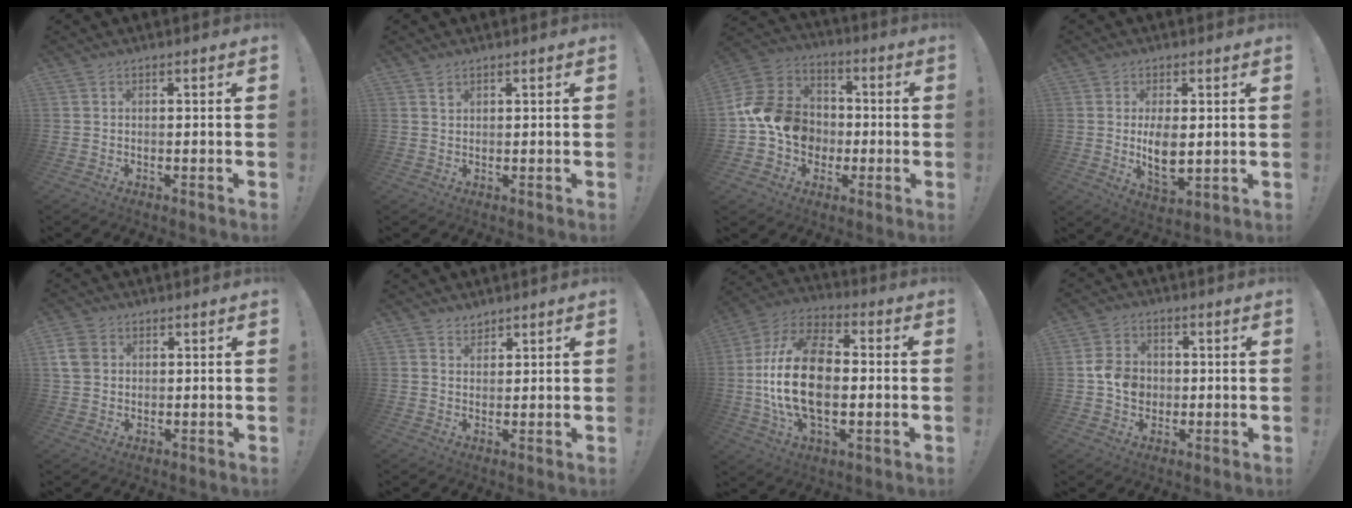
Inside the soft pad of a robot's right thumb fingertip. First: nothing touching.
{"total": 1.0, "force": [0.7, 0.6, 0.3], "torque": [0.007, -0.006, 0.011]}
{"total": 15.4, "force": [-1.8, 13.2, 7.7], "torque": [-0.131, 0.024, -0.024]}
{"total": 7.8, "force": [0.5, 4.5, 6.4], "torque": [-0.092, -0.015, 0.009]}
{"total": 6.7, "force": [2.0, 5.3, 3.7], "torque": [-0.076, 0.001, 0.041]}
{"total": 3.1, "force": [2.6, 1.6, 0.1], "torque": [0.006, -0.015, 0.047]}
{"total": 21.5, "force": [-1.6, 12.8, 17.2], "torque": [-0.307, 0.005, -0.026]}
{"total": 9.0, "force": [-0.3, 7.7, 4.5], "torque": [-0.084, 0.008, -0.004]}